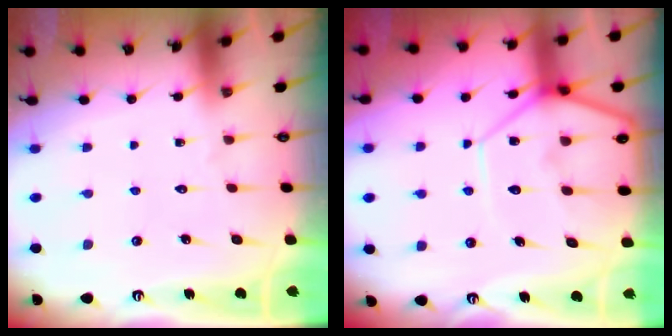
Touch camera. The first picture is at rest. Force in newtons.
{"total": 11.6, "press": 11.5, "slide": 0.9}